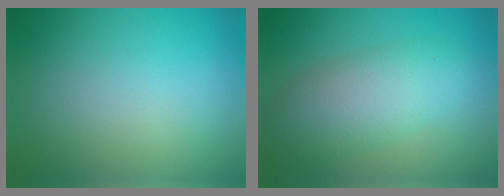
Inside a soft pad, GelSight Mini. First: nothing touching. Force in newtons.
{"total": 5.7, "press": 5.7, "slide": 0.2}